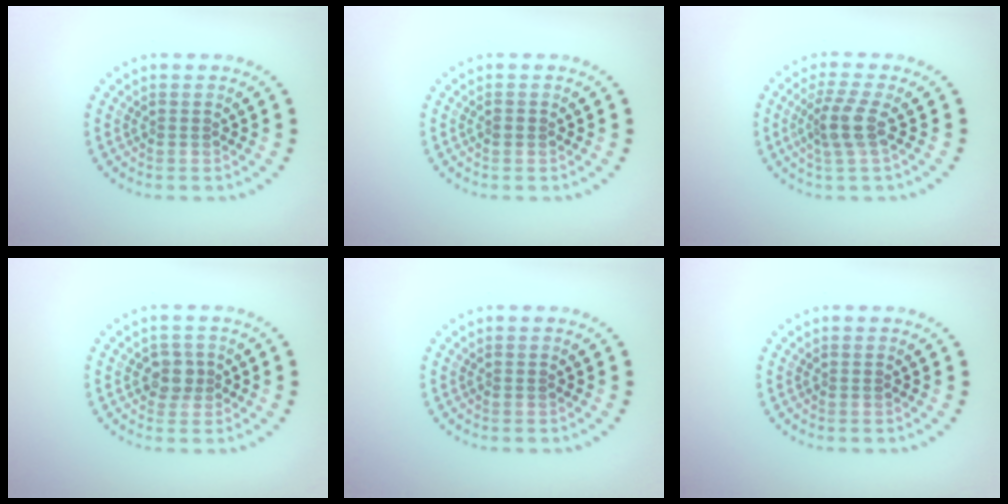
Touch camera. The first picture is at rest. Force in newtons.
{"total": 0.8, "press": 0.8, "slide": 0.1}
{"total": 2.8, "press": 2.2, "slide": 1.8}
{"total": 2.0, "press": 1.8, "slide": 0.9}
{"total": 0.0}
{"total": 0.0}